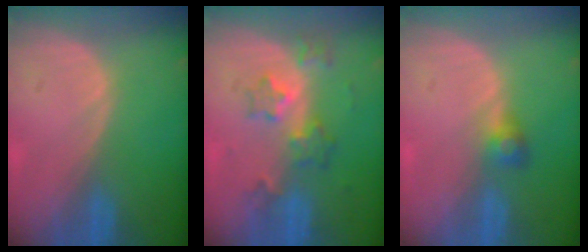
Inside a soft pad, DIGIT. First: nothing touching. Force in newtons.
{"total": 6.1, "press": 5.4, "slide": 2.8}
{"total": 2.6, "press": 2.5, "slide": 0.7}